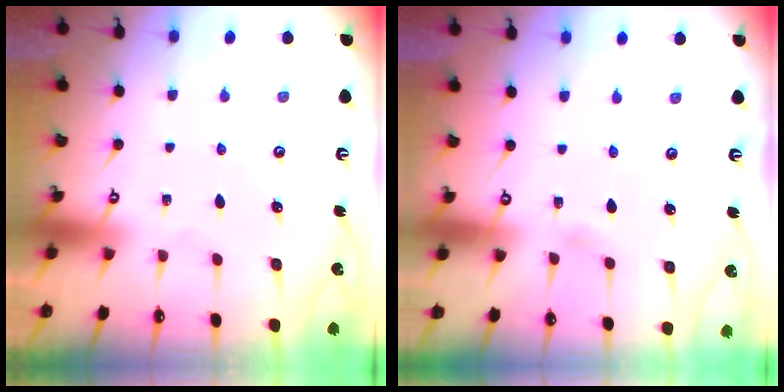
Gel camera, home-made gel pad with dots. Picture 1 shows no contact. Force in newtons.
{"total": 3.5, "press": 3.5, "slide": 0.4}